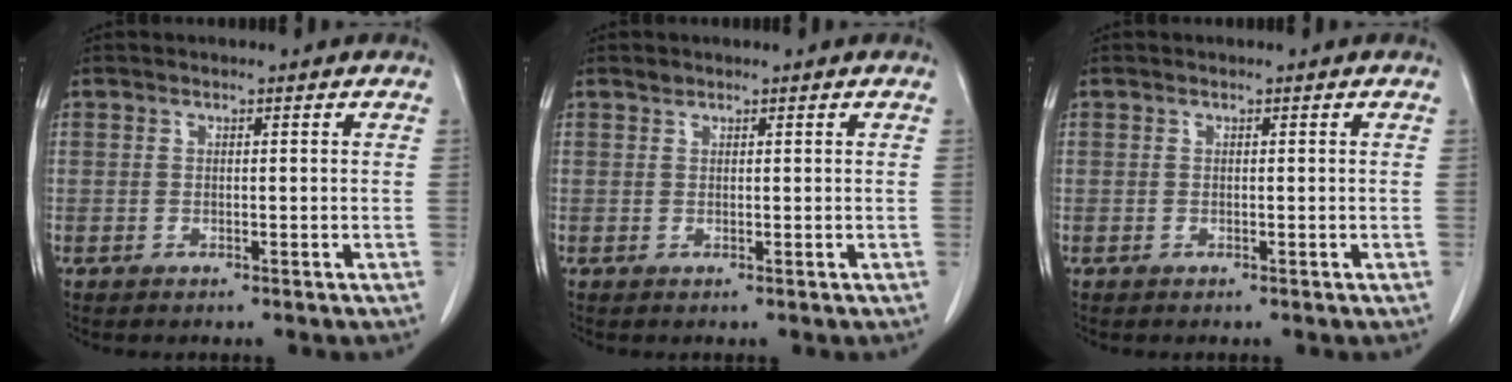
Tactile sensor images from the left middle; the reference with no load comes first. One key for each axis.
{"total": 0.6, "fx": 0.5, "fy": 0.2, "fz": 0.0, "tx": -0.005, "ty": -0.001, "tz": 0.009}
{"total": 0.0}